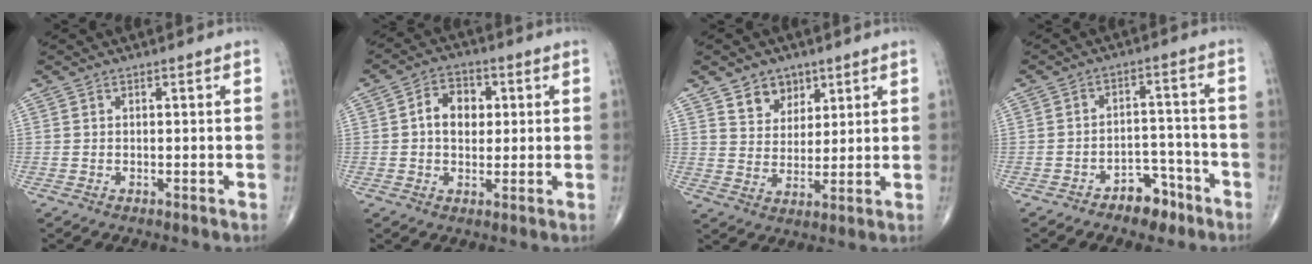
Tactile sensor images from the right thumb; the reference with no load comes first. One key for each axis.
{"total": 7.5, "fx": 1.0, "fy": 5.5, "fz": 5.0, "tx": -0.058, "ty": 0.012, "tz": 0.010}
{"total": 6.6, "fx": 4.2, "fy": 4.8, "fz": 1.9, "tx": -0.002, "ty": -0.026, "tz": 0.077}
{"total": 6.6, "fx": -4.5, "fy": 3.8, "fz": 2.8, "tx": -0.014, "ty": 0.047, "tz": -0.068}